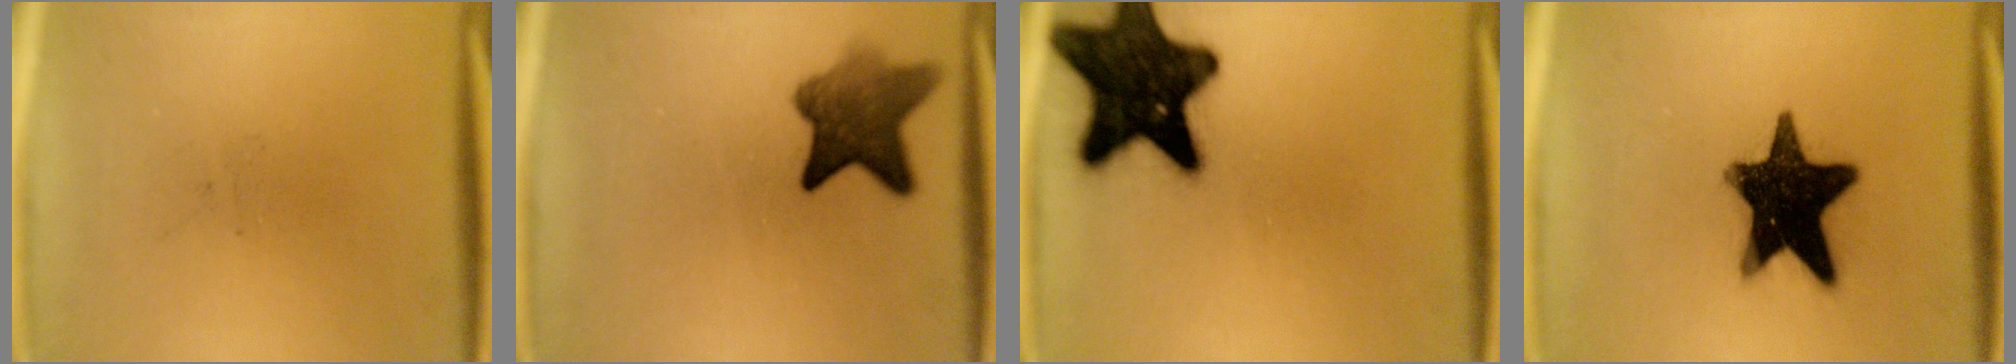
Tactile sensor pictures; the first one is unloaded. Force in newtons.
{"total": 7.4}
{"total": 19.1}
{"total": 17.9}